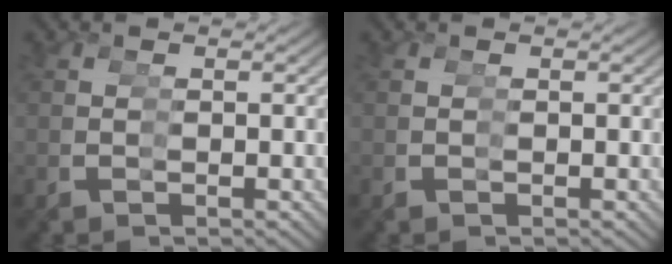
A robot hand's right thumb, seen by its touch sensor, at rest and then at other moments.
{"total": 0.0}